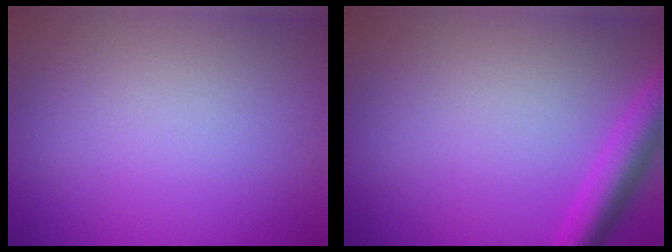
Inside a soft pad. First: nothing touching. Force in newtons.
{"total": 3.7, "press": 3.7, "slide": 0.3}